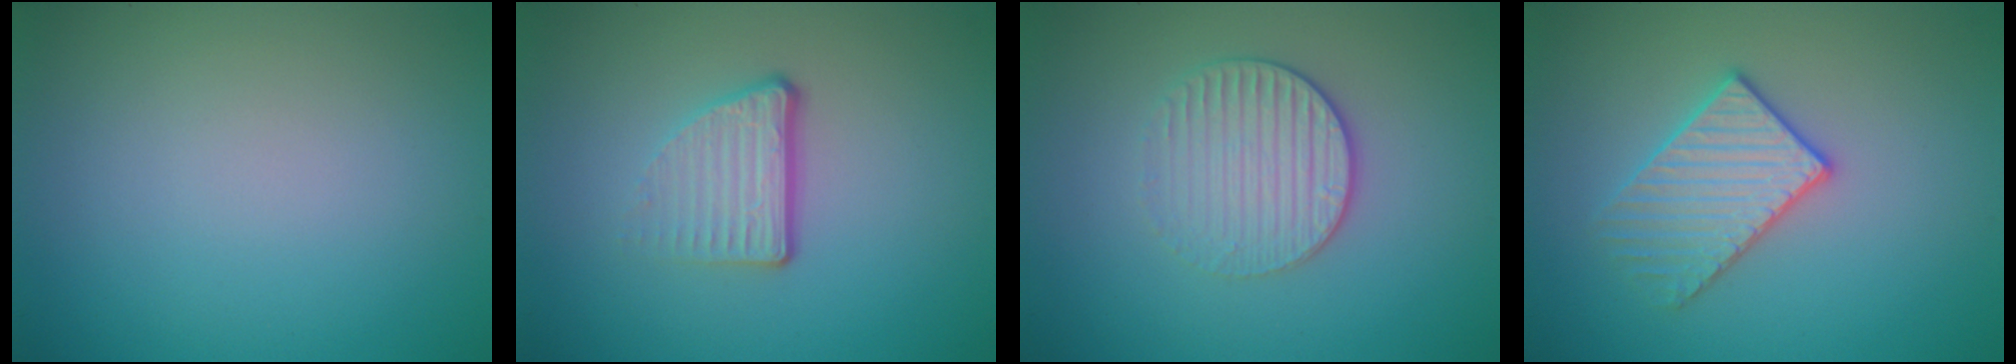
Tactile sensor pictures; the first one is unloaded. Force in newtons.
{"total": 3.4, "press": 2.2, "slide": 2.7}
{"total": 3.0, "press": 2.7, "slide": 1.3}
{"total": 3.2, "press": 3.1, "slide": 0.6}